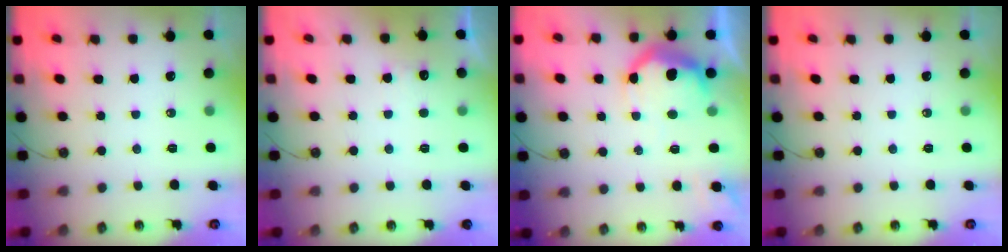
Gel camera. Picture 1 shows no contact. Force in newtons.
{"total": 4.9, "press": 4.8, "slide": 1.3}
{"total": 14.2, "press": 14.2, "slide": 0.9}
{"total": 0.0}